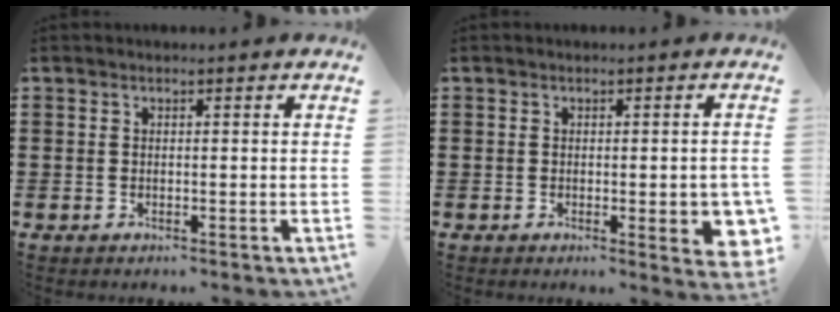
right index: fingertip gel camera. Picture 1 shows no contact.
{"total": 4.2, "force": [-0.5, 0.9, 4.0], "torque": [-0.058, -0.008, -0.007]}